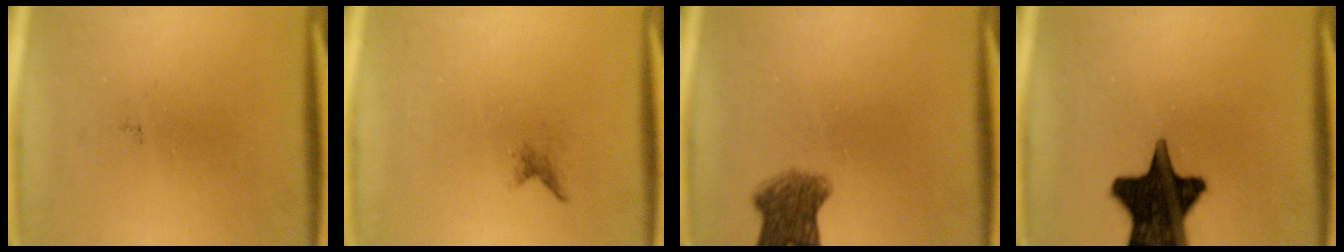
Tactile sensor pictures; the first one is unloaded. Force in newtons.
{"total": 0.7}
{"total": 5.8}
{"total": 19.4}